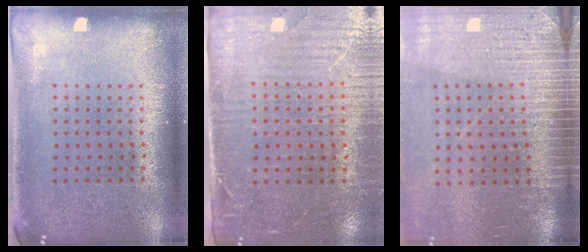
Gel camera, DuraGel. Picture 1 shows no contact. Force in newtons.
{"total": 3.6, "press": 3.2, "slide": 1.7}
{"total": 3.7, "press": 3.2, "slide": 1.9}